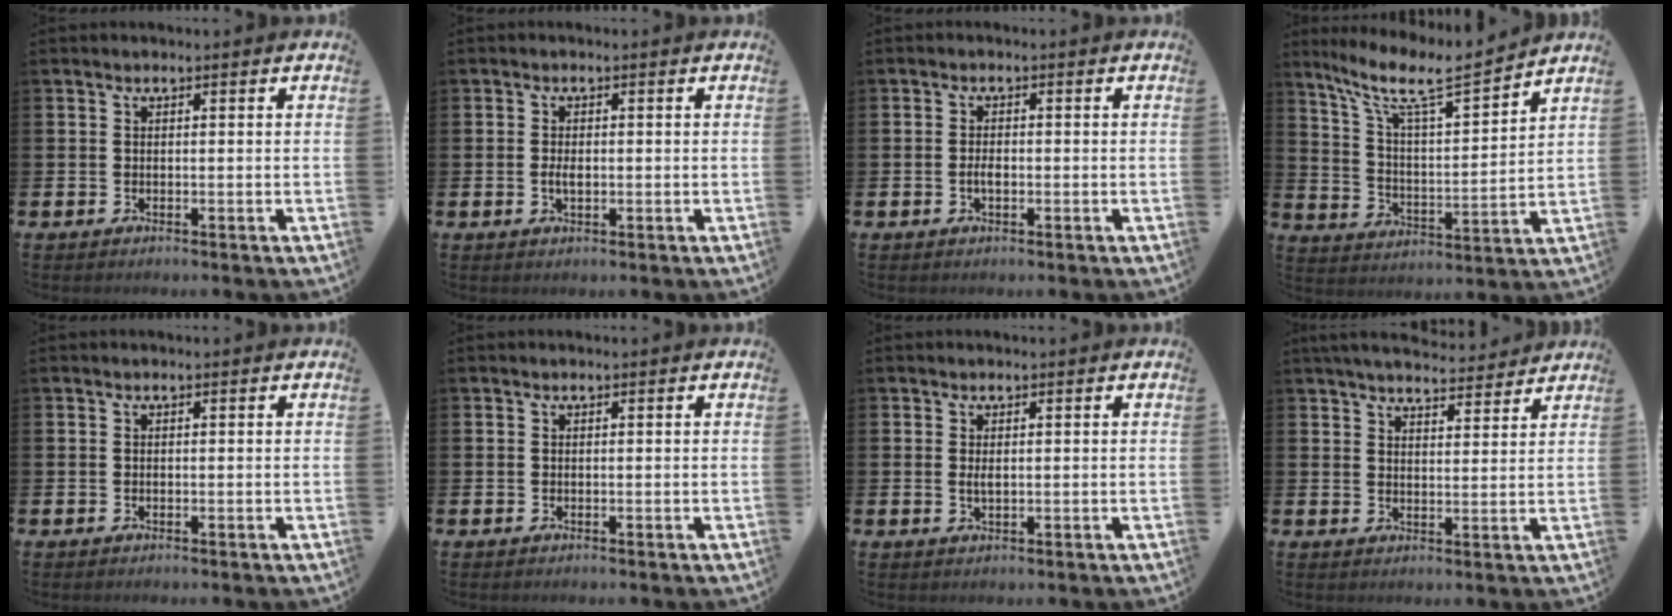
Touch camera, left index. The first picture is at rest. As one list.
[{"total": 1.8, "force": [-0.1, 0.9, 1.6], "torque": [-0.031, 0.003, -0.002]}, {"total": 1.7, "force": [-0.4, 0.9, 1.5], "torque": [-0.027, 0.002, -0.008]}, {"total": 9.2, "force": [7.5, 1.3, 5.0], "torque": [-0.125, -0.046, 0.123]}, {"total": 0.0}, {"total": 0.0}, {"total": 1.2, "force": [0.3, 0.4, 1.1], "torque": [-0.021, 0.003, 0.005]}, {"total": 5.1, "force": [5.0, 0.8, 0.8], "torque": [-0.020, -0.028, 0.087]}]